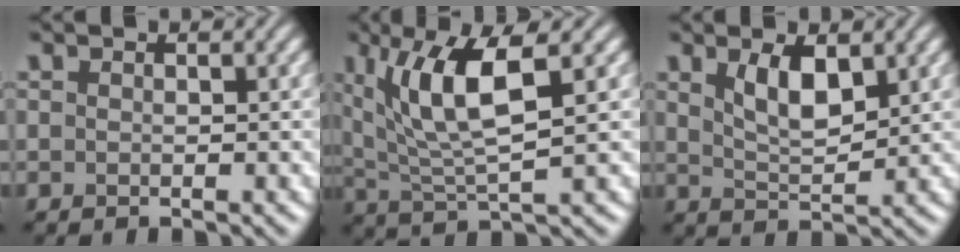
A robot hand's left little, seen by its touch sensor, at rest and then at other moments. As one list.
[{"total": 7.1, "force": [2.7, 1.7, 6.4], "torque": [-0.128, 0.000, 0.055]}, {"total": 3.5, "force": [1.8, 1.3, 2.8], "torque": [-0.057, -0.004, 0.037]}]